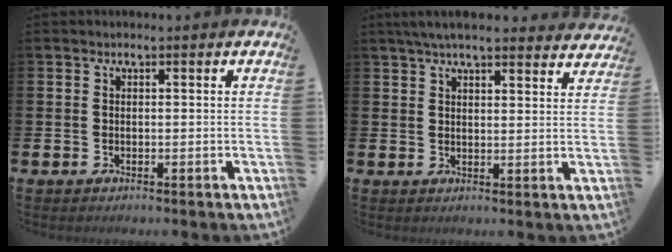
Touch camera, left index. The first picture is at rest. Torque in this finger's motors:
{"motor_torque": [1.10, -1.04, 0.60, 0.17]}